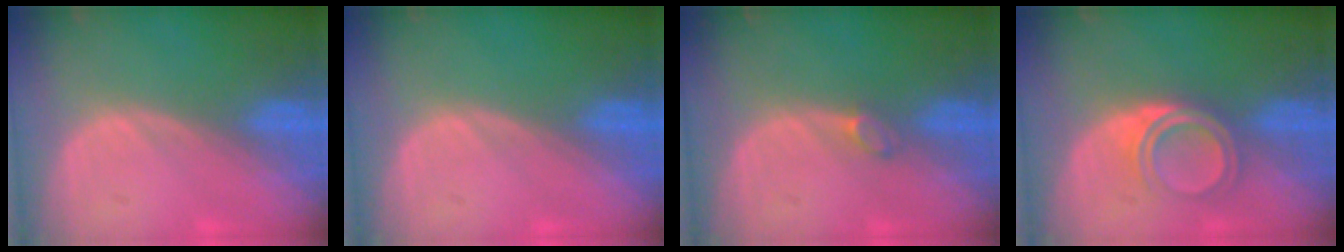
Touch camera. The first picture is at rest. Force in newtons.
{"total": 0.0}
{"total": 1.4, "press": 1.4, "slide": 0.2}
{"total": 5.1, "press": 4.3, "slide": 2.6}